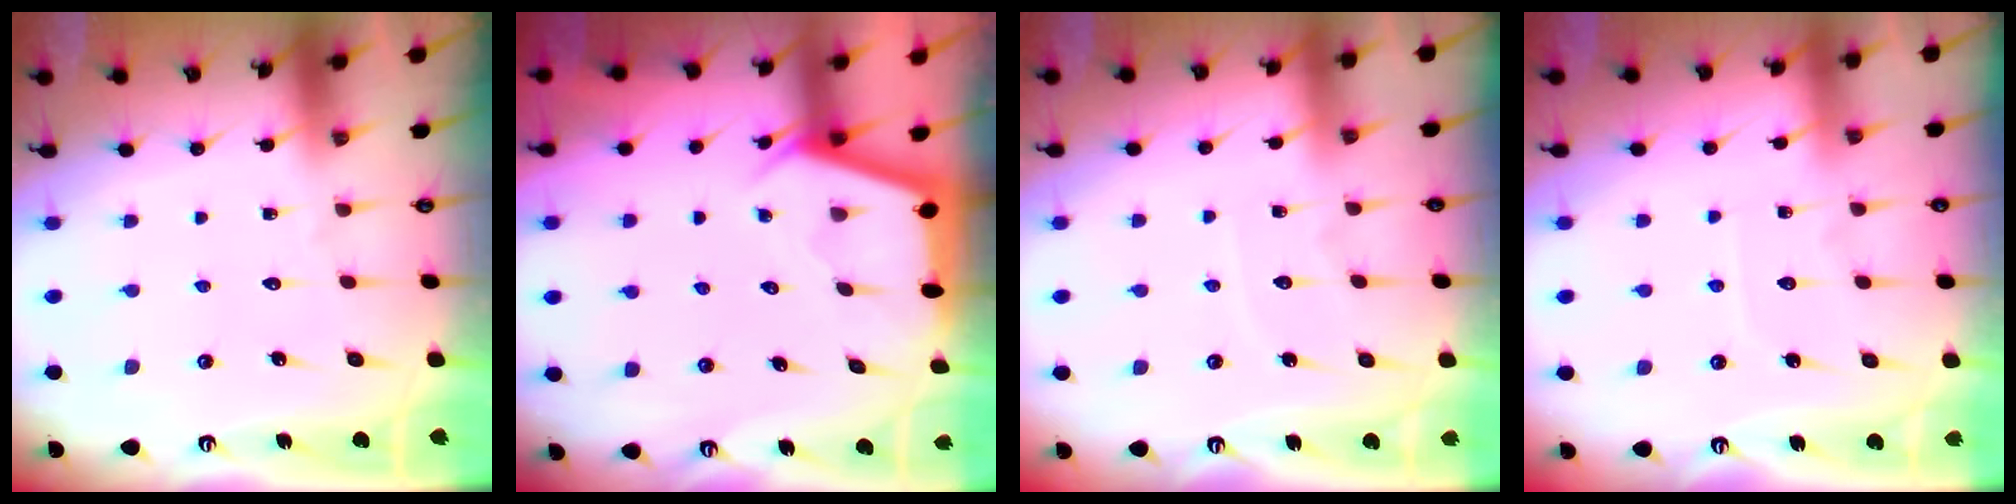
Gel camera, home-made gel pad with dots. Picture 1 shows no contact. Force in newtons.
{"total": 2.9, "press": 2.9, "slide": 0.3}
{"total": 3.1, "press": 3.1, "slide": 0.2}
{"total": 4.4, "press": 4.3, "slide": 0.4}